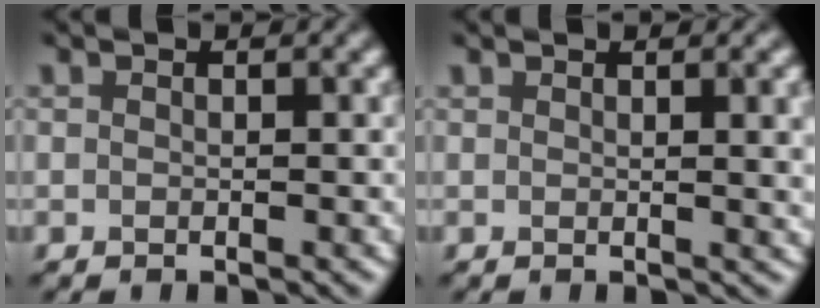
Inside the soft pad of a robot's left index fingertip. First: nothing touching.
{"total": 3.6, "force": [1.3, 1.2, 3.1], "torque": [-0.025, 0.006, 0.018]}